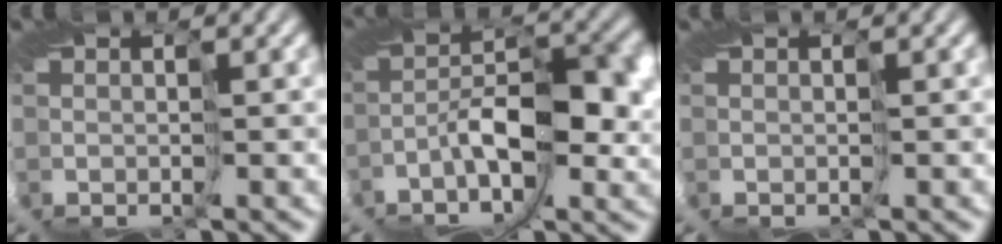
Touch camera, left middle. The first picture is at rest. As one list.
[{"total": 5.2, "force": [-1.5, 2.2, 4.5], "torque": [-0.096, 0.002, -0.032]}, {"total": 0.0}]